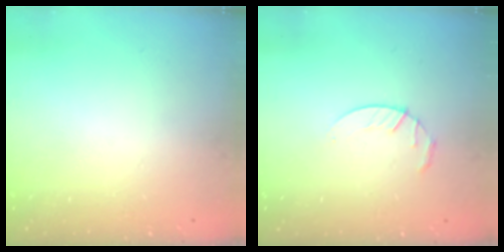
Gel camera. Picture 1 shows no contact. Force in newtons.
{"total": 4.0, "press": 4.0, "slide": 0.6}